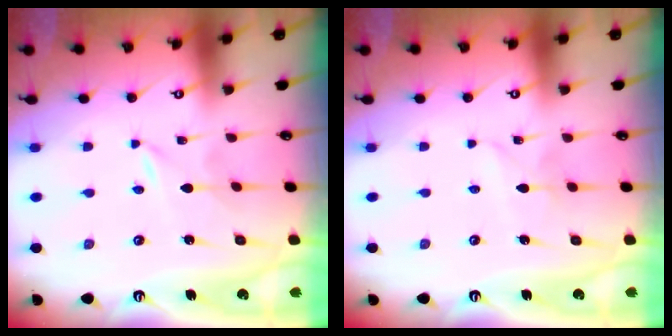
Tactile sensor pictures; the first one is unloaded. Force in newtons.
{"total": 2.0, "press": 1.9, "slide": 0.2}